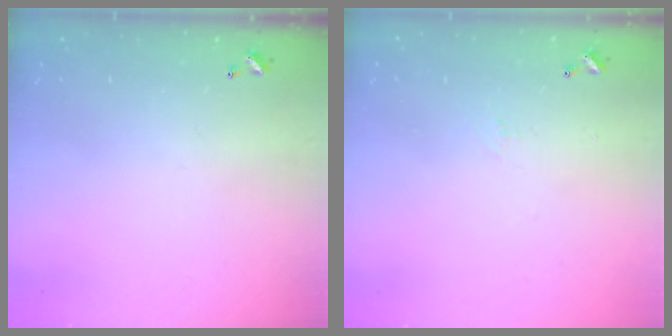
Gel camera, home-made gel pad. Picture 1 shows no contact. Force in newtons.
{"total": 0.6, "press": 0.4, "slide": 0.5}